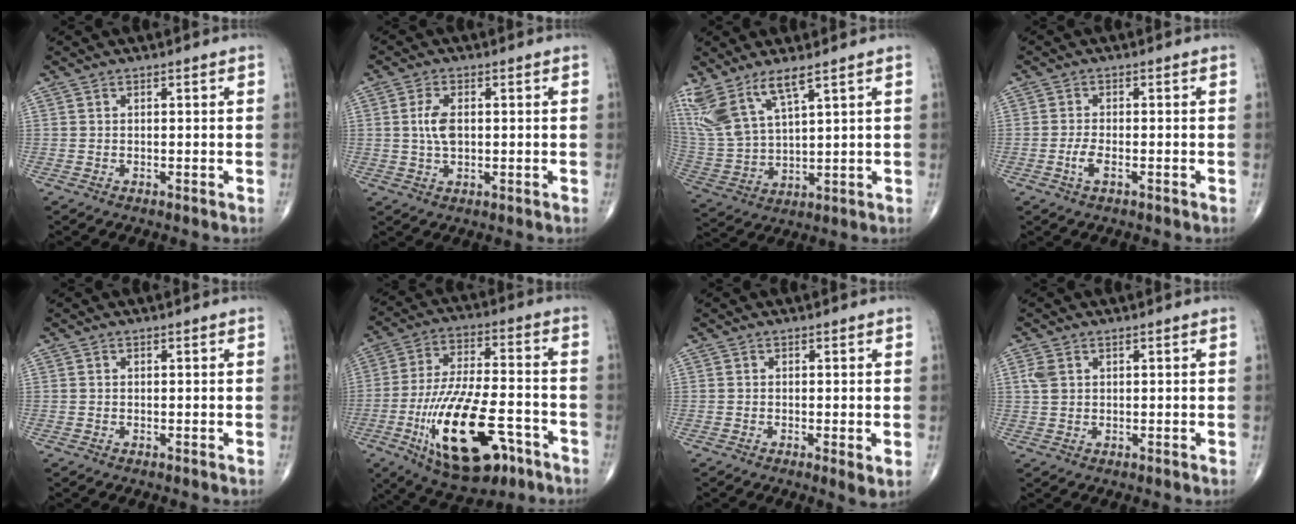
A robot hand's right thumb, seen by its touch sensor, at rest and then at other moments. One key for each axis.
{"total": 4.7, "fx": 0.5, "fy": 2.5, "fz": 4.0, "tx": -0.085, "ty": 0.000, "tz": 0.009}
{"total": 11.9, "fx": 7.9, "fy": 3.5, "fz": 8.2, "tx": -0.187, "ty": -0.029, "tz": 0.177}
{"total": 2.7, "fx": -1.1, "fy": 1.0, "fz": 2.2, "tx": -0.053, "ty": 0.005, "tz": -0.021}
{"total": 0.0}
{"total": 21.4, "fx": -8.8, "fy": 9.1, "fz": 17.3, "tx": -0.323, "ty": 0.026, "tz": -0.137}
{"total": 2.3, "fx": -0.4, "fy": 0.5, "fz": 2.2, "tx": -0.040, "ty": -0.011, "tz": -0.011}
{"total": 2.7, "fx": 1.0, "fy": 1.8, "fz": 1.7, "tx": -0.039, "ty": 0.004, "tz": 0.026}